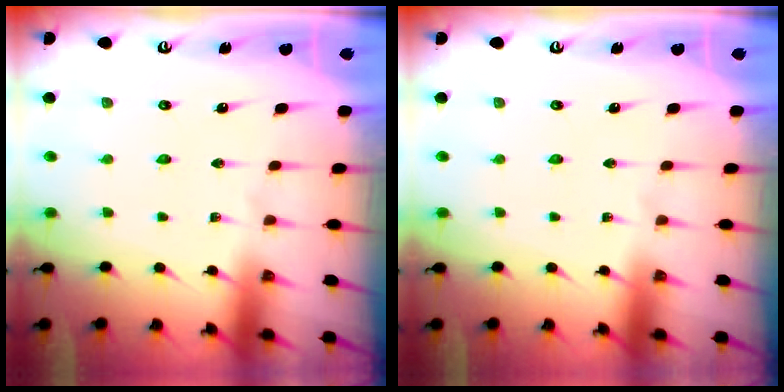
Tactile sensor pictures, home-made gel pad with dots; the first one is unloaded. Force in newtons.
{"total": 0.0}